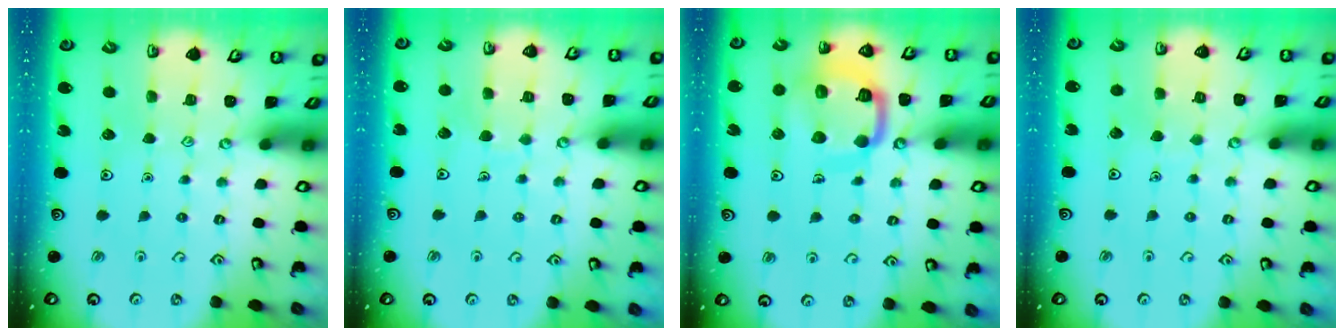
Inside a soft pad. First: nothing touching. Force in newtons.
{"total": 3.3, "press": 3.3, "slide": 0.3}
{"total": 13.1, "press": 13.1, "slide": 1.1}
{"total": 2.9, "press": 2.9, "slide": 0.3}